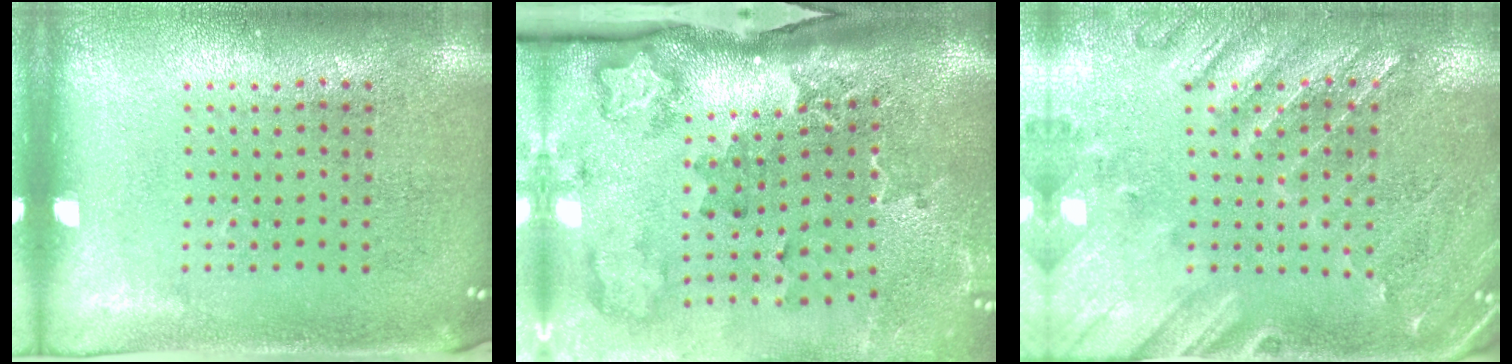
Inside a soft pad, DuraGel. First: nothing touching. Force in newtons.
{"total": 3.0, "press": 2.2, "slide": 2.0}
{"total": 0.6, "press": 0.4, "slide": 0.4}